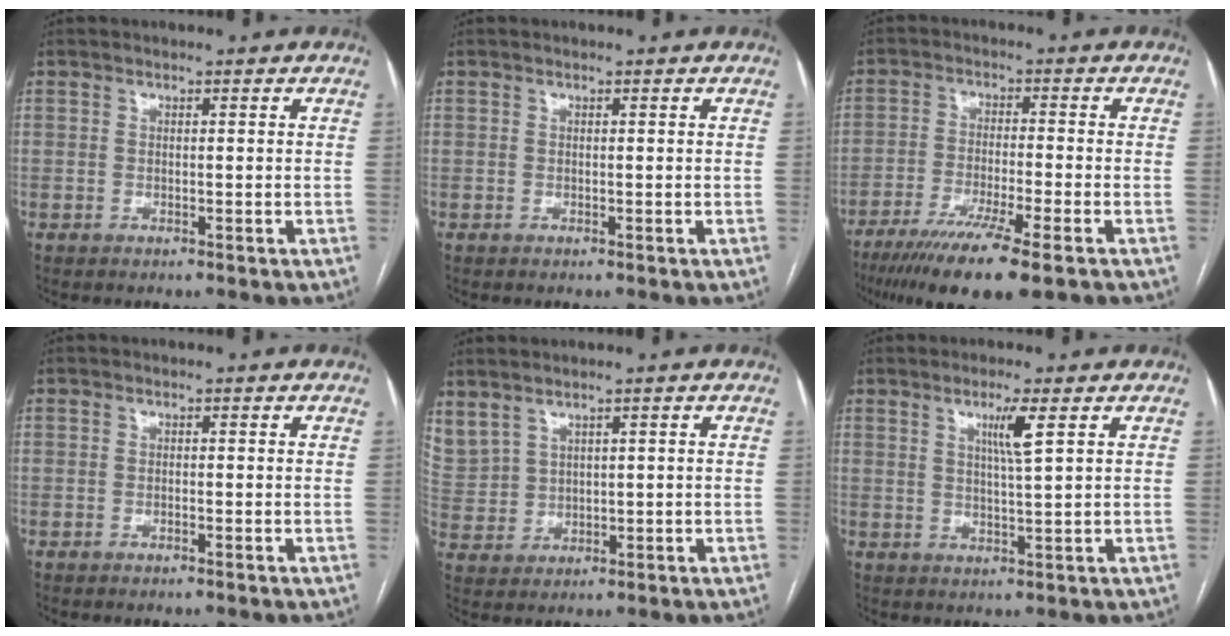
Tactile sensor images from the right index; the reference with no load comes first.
{"total": 0.0}
{"total": 12.4, "force": [-8.2, 0.4, 9.2], "torque": [-0.155, -0.033, -0.135]}
{"total": 0.0}
{"total": 9.0, "force": [5.4, 6.0, 4.0], "torque": [-0.128, 0.016, 0.134]}
{"total": 4.0, "force": [1.7, -0.5, 3.5], "torque": [-0.065, -0.006, 0.031]}